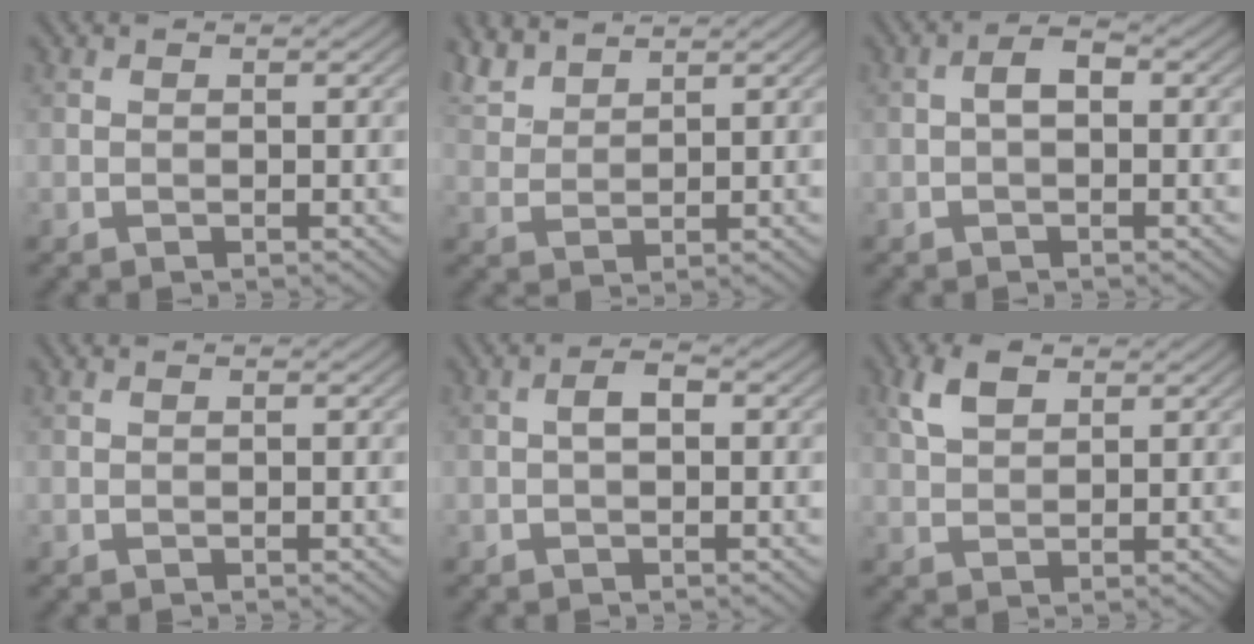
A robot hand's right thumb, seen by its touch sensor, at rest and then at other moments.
{"total": 4.6, "force": [4.0, 1.4, 1.9], "torque": [-0.053, 0.010, 0.088]}
{"total": 2.3, "force": [0.0, 1.3, 1.9], "torque": [-0.034, 0.010, -0.006]}
{"total": 0.0}
{"total": 2.0, "force": [0.1, 1.1, 1.7], "torque": [-0.029, 0.008, -0.003]}
{"total": 4.1, "force": [2.2, 2.2, 2.7], "torque": [-0.063, 0.007, 0.041]}